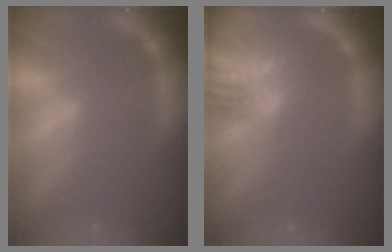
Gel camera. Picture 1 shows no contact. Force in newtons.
{"total": 9.5}